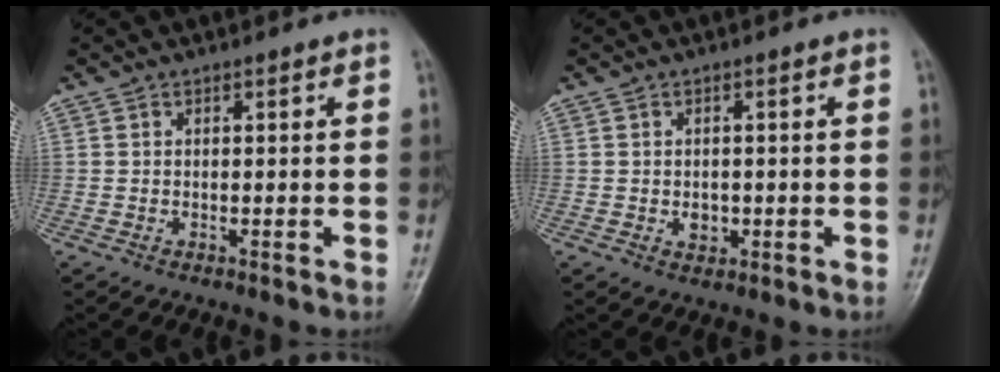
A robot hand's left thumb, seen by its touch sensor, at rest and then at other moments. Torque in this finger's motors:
{"motor_torque": [0.02, 0.03, 0.01, -0.01, 0.00]}